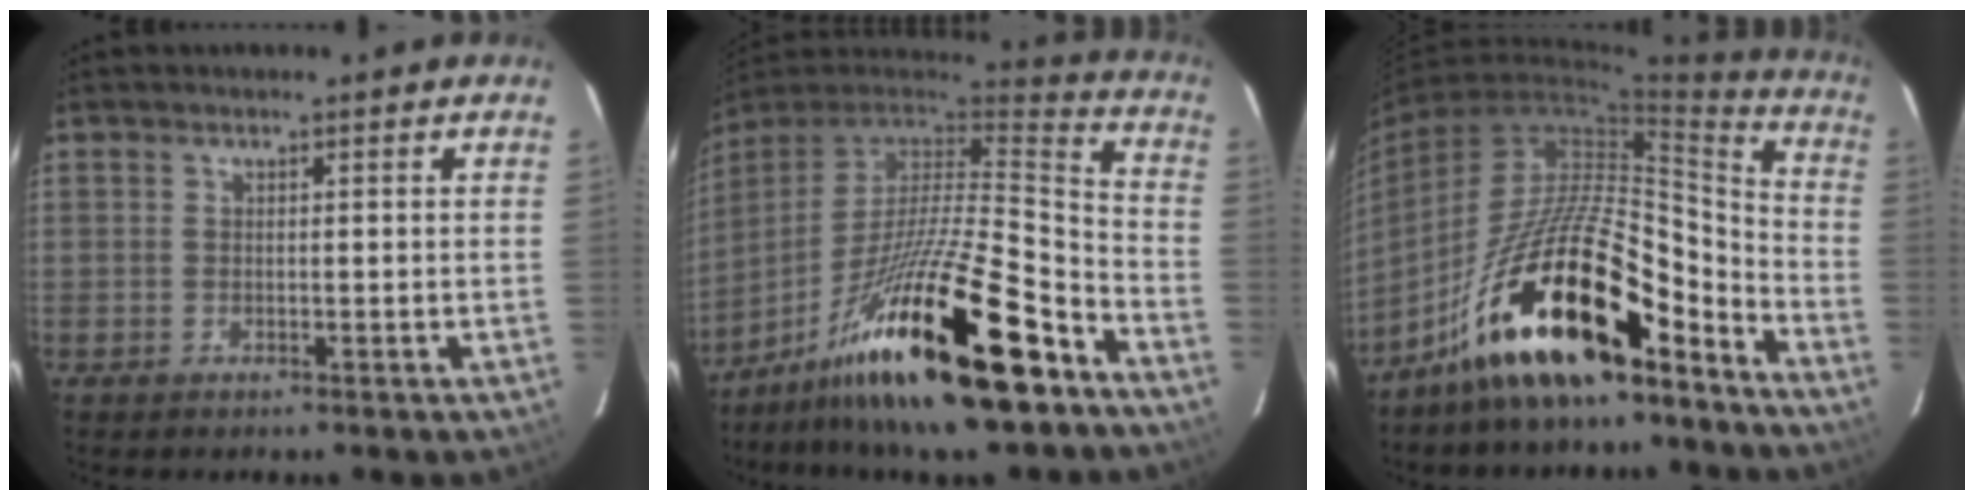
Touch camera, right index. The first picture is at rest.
{"total": 28.2, "force": [-18.4, 4.6, 20.8], "torque": [-0.342, -0.046, -0.308]}
{"total": 20.1, "force": [-13.4, 6.1, 13.7], "torque": [-0.237, 0.010, -0.240]}